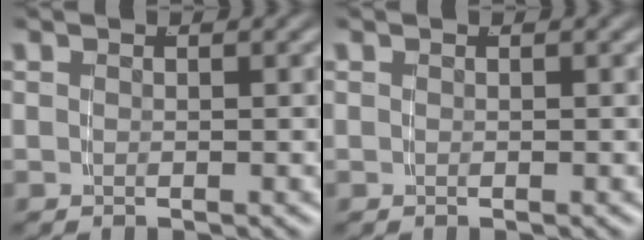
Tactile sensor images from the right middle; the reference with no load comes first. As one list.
[{"total": 0.0}]